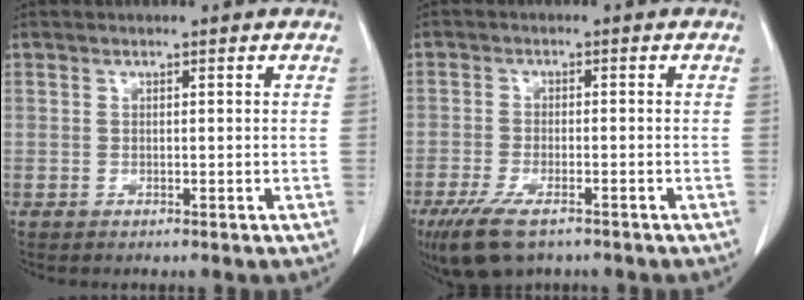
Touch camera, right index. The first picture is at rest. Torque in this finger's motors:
{"motor_torque": [0.96, -0.62, 0.38, 0.10]}